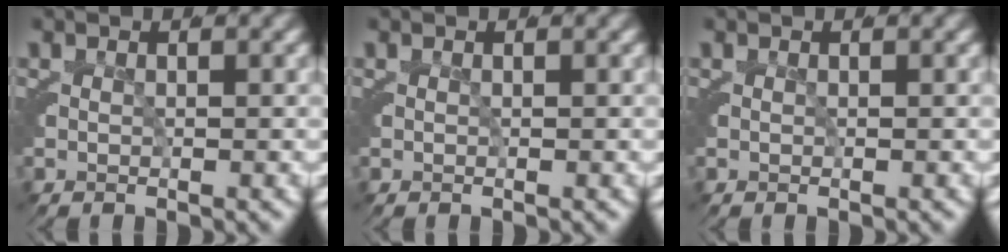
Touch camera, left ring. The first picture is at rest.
{"total": 0.0}
{"total": 0.0}